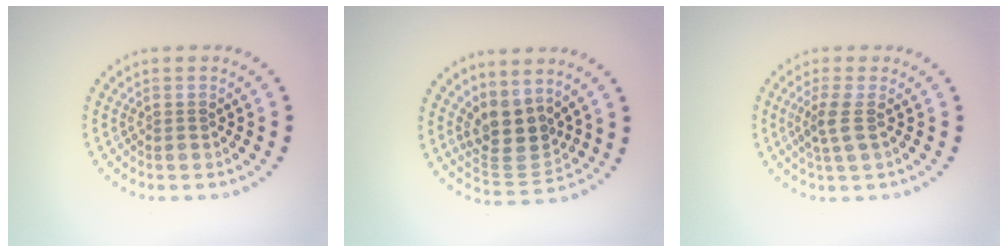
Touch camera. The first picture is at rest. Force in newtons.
{"total": 3.9, "press": 3.2, "slide": 2.2}
{"total": 2.1, "press": 1.6, "slide": 1.3}